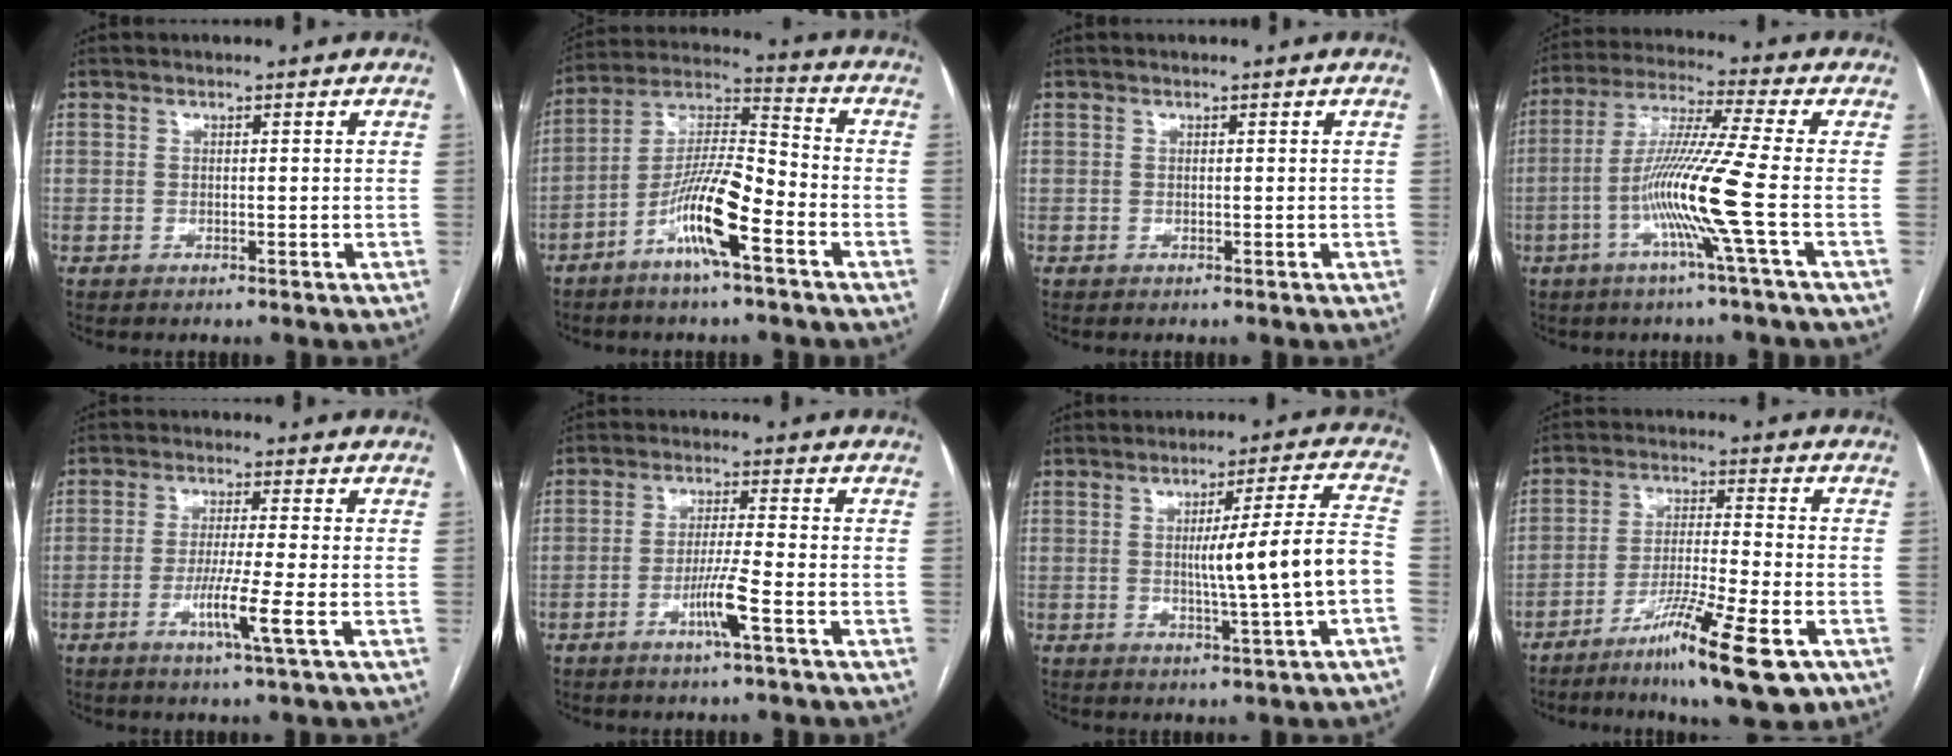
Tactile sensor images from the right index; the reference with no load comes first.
{"total": 12.5, "force": [-6.0, 1.6, 10.8], "torque": [-0.213, 0.004, -0.114]}
{"total": 0.0}
{"total": 12.3, "force": [-3.6, -2.5, 11.5], "torque": [-0.226, -0.009, -0.076]}
{"total": 6.4, "force": [-2.2, -1.0, 5.9], "torque": [-0.112, -0.017, -0.043]}
{"total": 5.6, "force": [-2.5, -0.8, 4.9], "torque": [-0.096, -0.010, -0.049]}
{"total": 11.0, "force": [-1.5, -0.9, 10.9], "torque": [-0.162, 0.005, -0.020]}
{"total": 13.5, "force": [-7.6, 0.9, 11.1], "torque": [-0.192, -0.026, -0.126]}